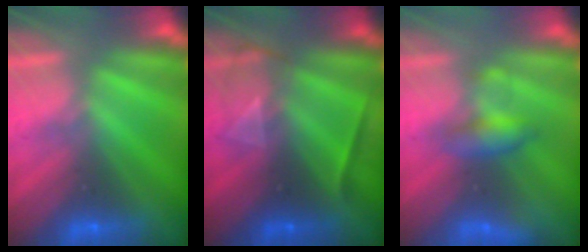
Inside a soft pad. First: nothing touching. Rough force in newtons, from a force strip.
{"total": 2.2}
{"total": 2.0}